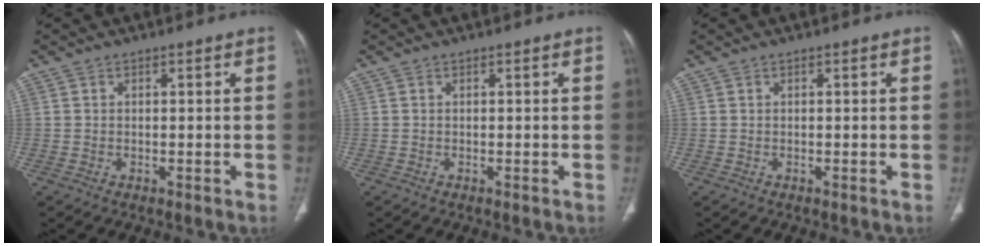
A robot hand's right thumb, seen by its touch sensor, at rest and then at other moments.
{"total": 0.0}
{"total": 0.0}